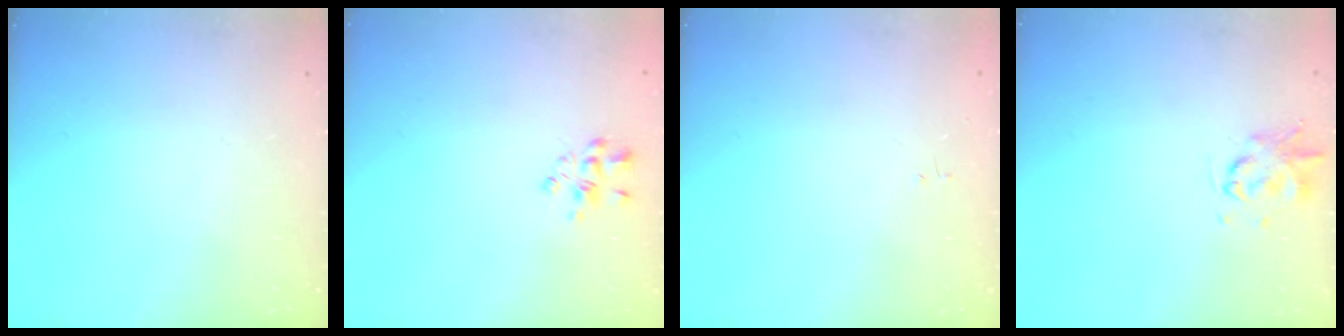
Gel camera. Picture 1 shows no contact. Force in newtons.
{"total": 3.9, "press": 3.6, "slide": 1.3}
{"total": 0.0}
{"total": 1.9, "press": 1.9, "slide": 0.4}